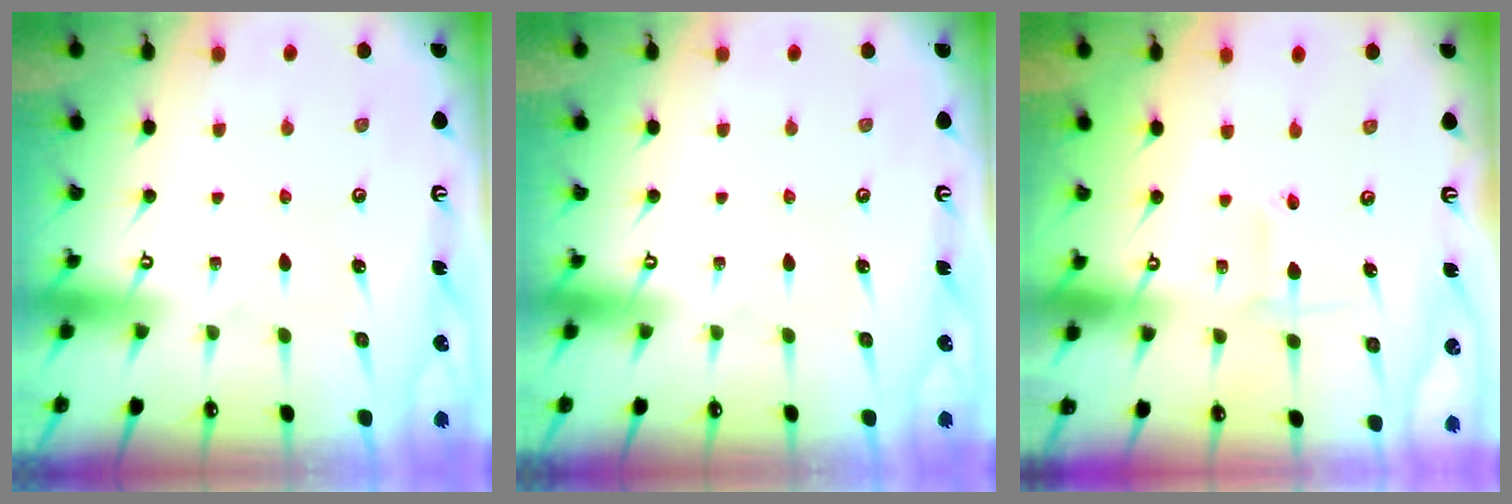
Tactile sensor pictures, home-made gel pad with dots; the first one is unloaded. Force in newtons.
{"total": 0.0}
{"total": 2.7, "press": 2.6, "slide": 0.3}